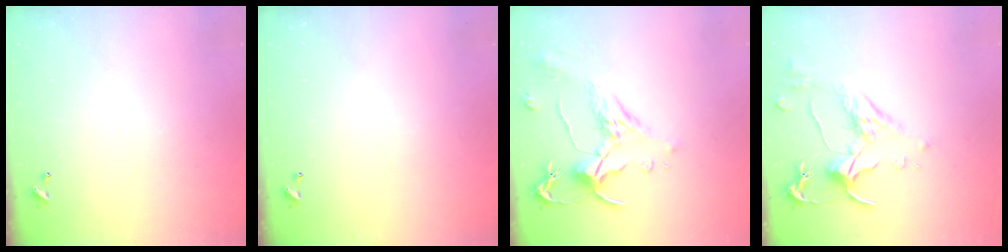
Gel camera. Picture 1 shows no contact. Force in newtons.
{"total": 0.0}
{"total": 1.6, "press": 1.1, "slide": 1.1}
{"total": 1.6, "press": 1.4, "slide": 0.7}